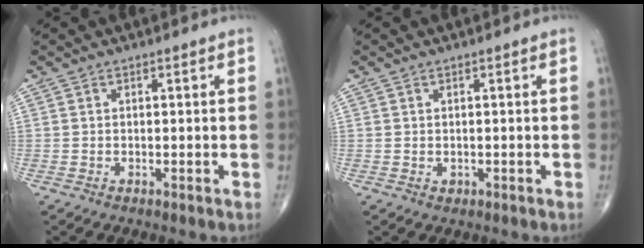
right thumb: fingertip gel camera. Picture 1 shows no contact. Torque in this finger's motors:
{"motor_torque": [0.01, 0.09, 0.32, 0.07, 0.00]}